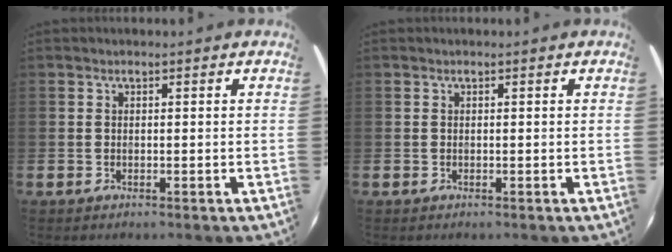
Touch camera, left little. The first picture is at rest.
{"total": 0.0}